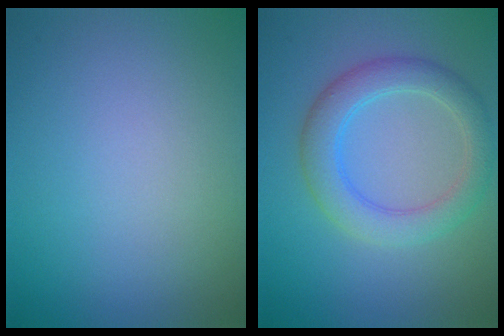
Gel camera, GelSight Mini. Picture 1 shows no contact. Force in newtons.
{"total": 4.2, "press": 4.2, "slide": 0.3}